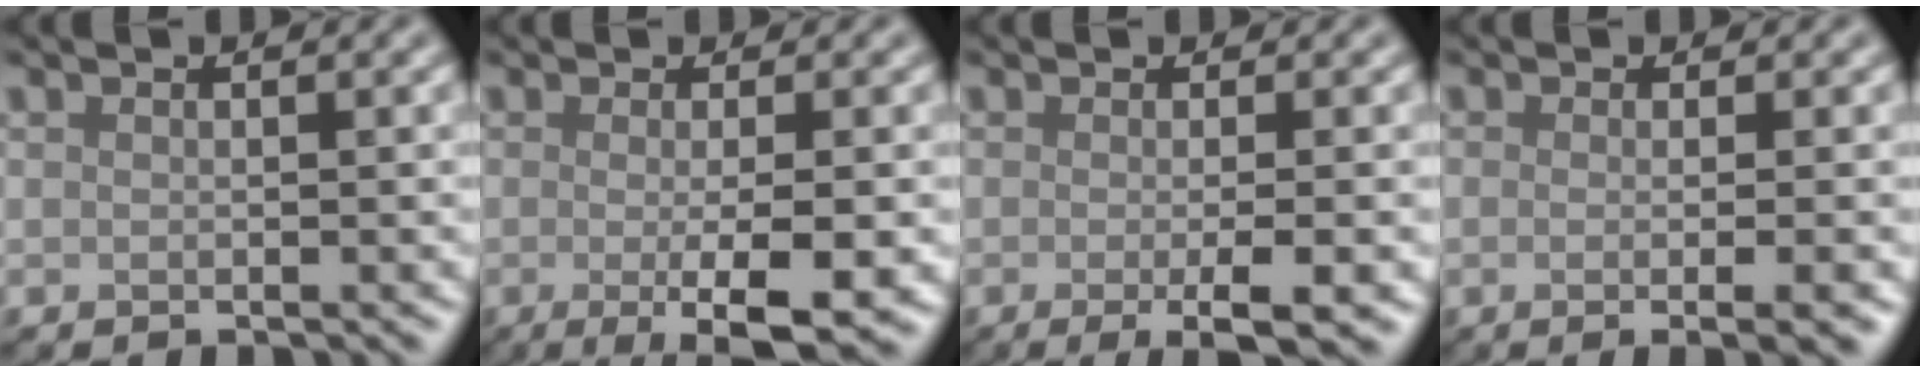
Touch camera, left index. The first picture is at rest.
{"total": 5.8, "force": [-1.3, 1.3, 5.5], "torque": [-0.078, -0.012, -0.018]}
{"total": 4.1, "force": [-1.0, 0.9, 3.9], "torque": [-0.053, -0.008, -0.016]}
{"total": 4.5, "force": [-0.5, 1.8, 4.1], "torque": [-0.032, 0.005, -0.016]}